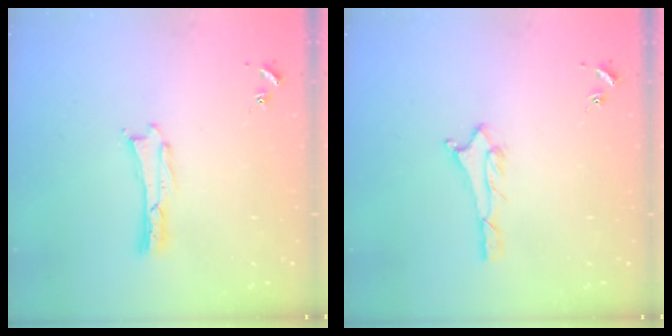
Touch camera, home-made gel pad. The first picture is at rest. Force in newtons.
{"total": 2.0, "press": 2.0, "slide": 0.2}